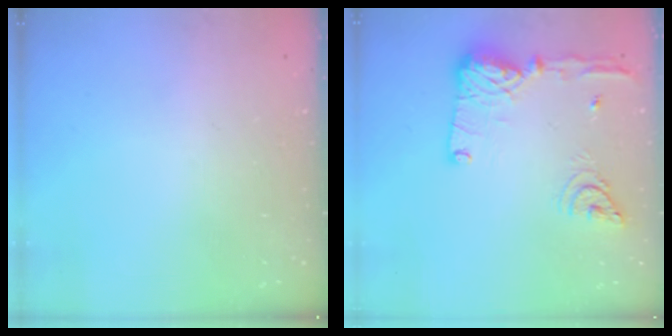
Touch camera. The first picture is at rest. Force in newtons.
{"total": 16.7, "press": 16.5, "slide": 2.8}